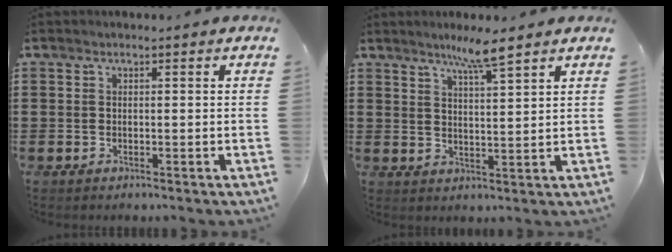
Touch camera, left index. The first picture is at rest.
{"total": 5.3, "force": [4.2, -0.2, 3.3], "torque": [-0.069, -0.009, 0.070]}